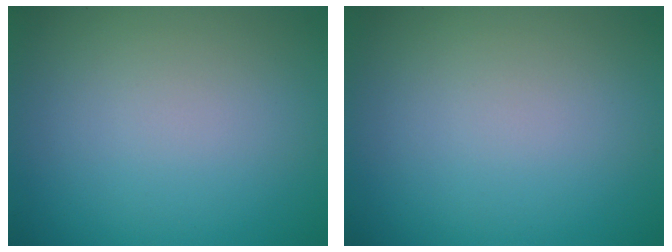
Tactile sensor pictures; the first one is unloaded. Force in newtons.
{"total": 0.0}